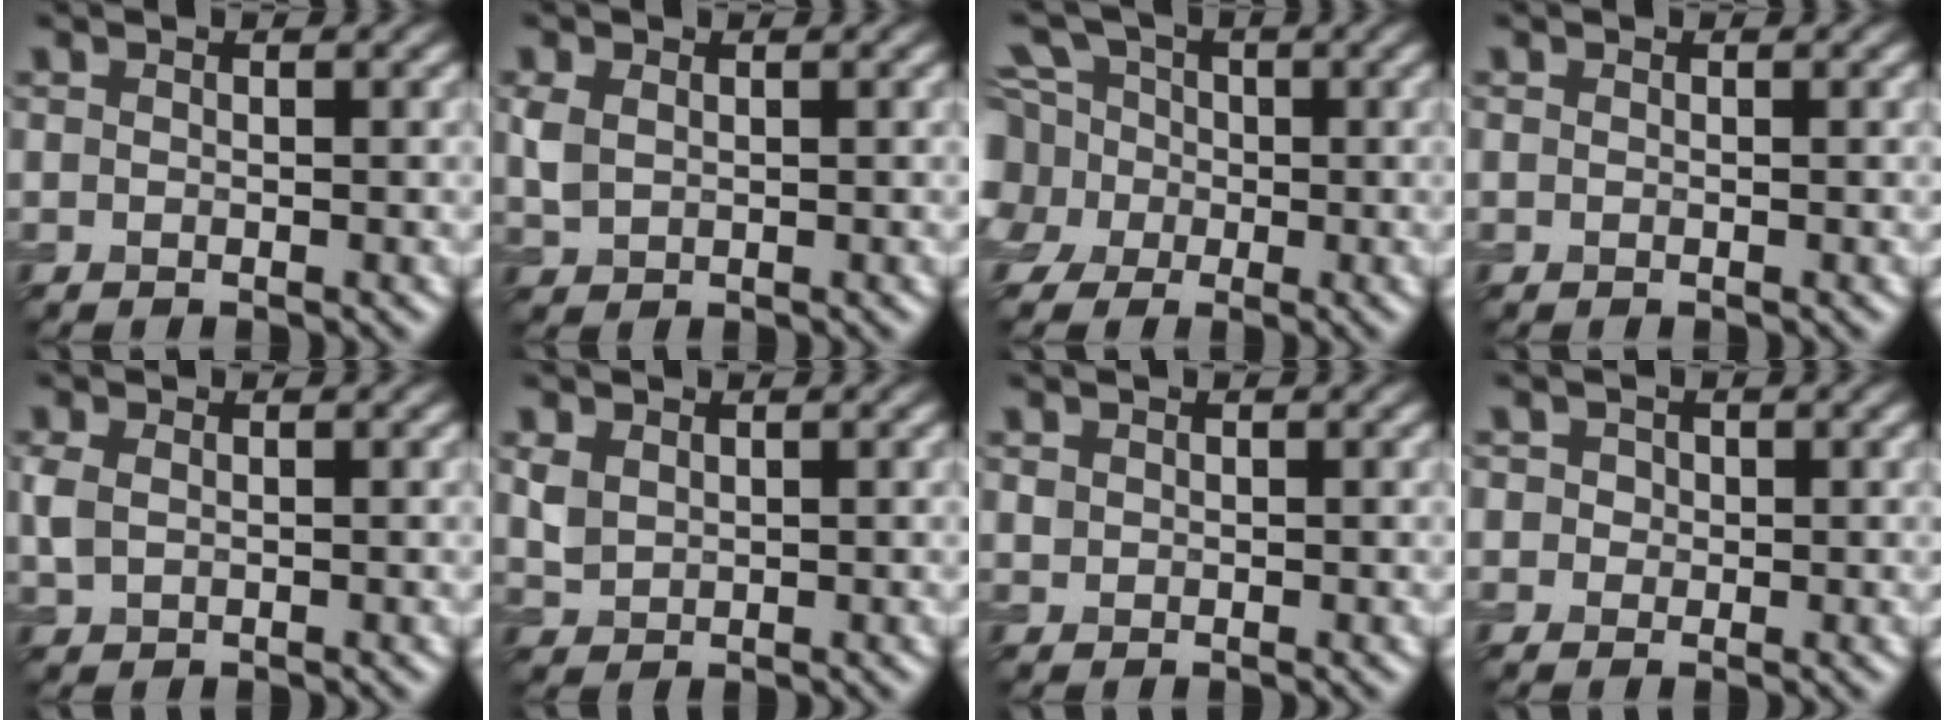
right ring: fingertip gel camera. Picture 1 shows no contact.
{"total": 1.9, "force": [0.5, 1.4, 1.1], "torque": [-0.033, -0.001, 0.014]}
{"total": 8.0, "force": [1.3, 7.0, 3.5], "torque": [-0.085, 0.032, -0.018]}
{"total": 0.0}
{"total": 1.8, "force": [0.2, 1.4, 1.2], "torque": [-0.035, 0.000, 0.008]}
{"total": 1.7, "force": [0.7, 1.3, 0.8], "torque": [-0.023, -0.001, 0.020]}
{"total": 0.5, "force": [0.3, 0.5, 0.1], "torque": [0.000, -0.002, 0.008]}
{"total": 1.8, "force": [0.6, 1.6, 0.7], "torque": [0.005, 0.015, -0.002]}